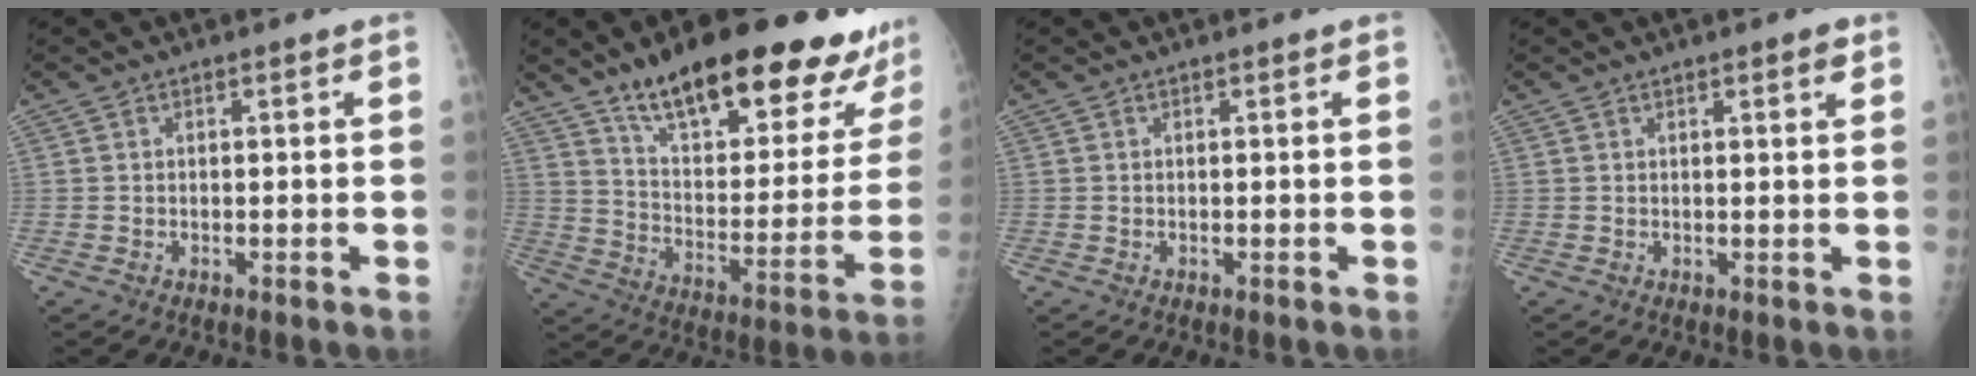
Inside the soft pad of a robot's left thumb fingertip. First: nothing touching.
{"total": 28.2, "force": [20.0, 9.3, 17.6], "torque": [-0.212, -0.076, 0.297]}
{"total": 0.0}
{"total": 1.8, "force": [1.2, 0.4, 1.4], "torque": [-0.015, -0.004, 0.014]}